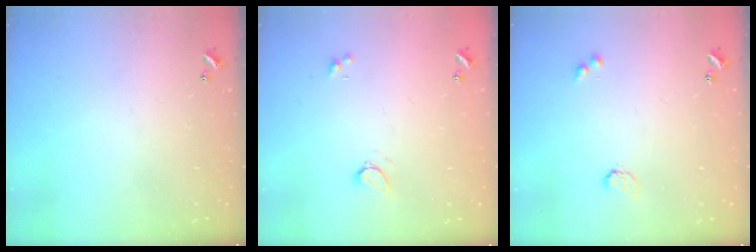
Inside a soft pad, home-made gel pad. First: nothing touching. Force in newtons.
{"total": 0.9, "press": 0.6, "slide": 0.6}
{"total": 2.9, "press": 2.9, "slide": 0.5}